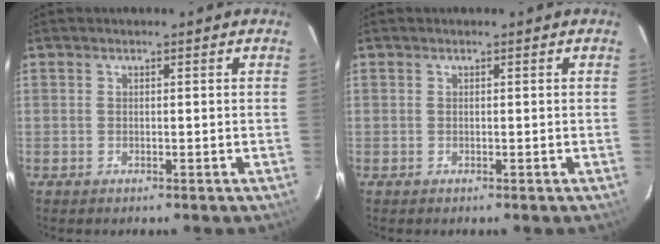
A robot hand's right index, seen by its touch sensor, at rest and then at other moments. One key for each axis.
{"total": 0.0}